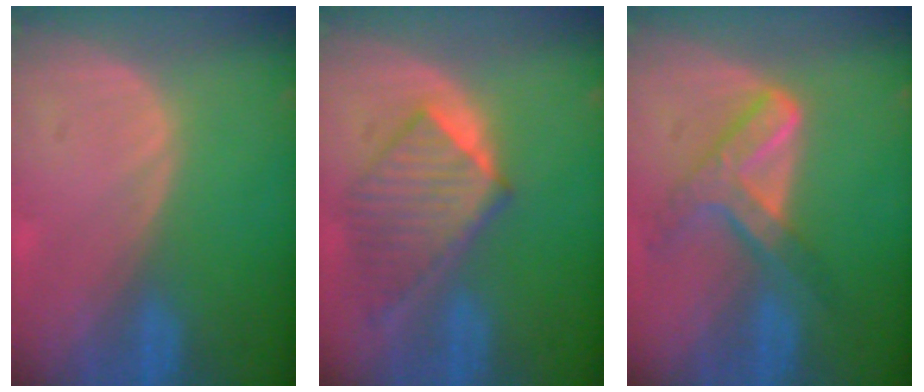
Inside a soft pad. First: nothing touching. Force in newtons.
{"total": 7.6, "press": 7.5, "slide": 1.1}
{"total": 7.3, "press": 6.2, "slide": 3.8}